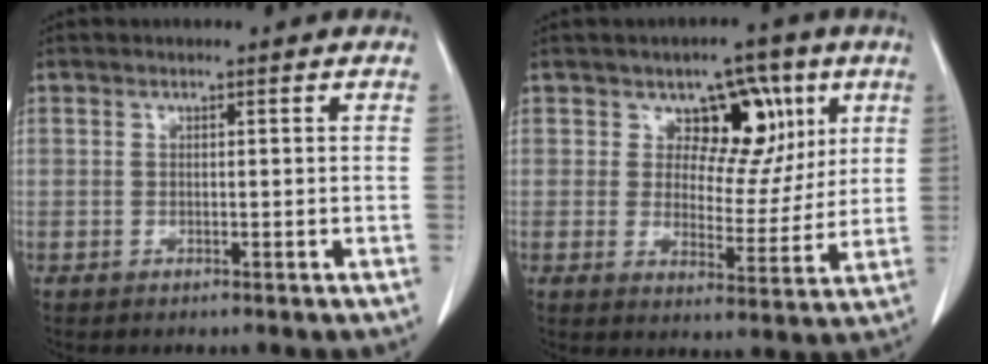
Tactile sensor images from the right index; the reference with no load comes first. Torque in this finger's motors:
{"motor_torque": [0.07, 0.06, 0.03, 0.00]}